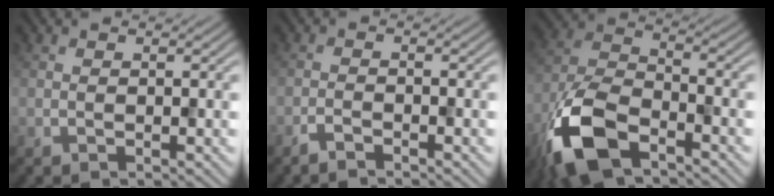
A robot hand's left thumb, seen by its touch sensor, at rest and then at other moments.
{"total": 1.6, "force": [-1.5, 0.2, 0.7], "torque": [-0.015, 0.000, -0.034]}
{"total": 11.9, "force": [-7.1, 5.3, 7.9], "torque": [-0.175, -0.018, -0.156]}